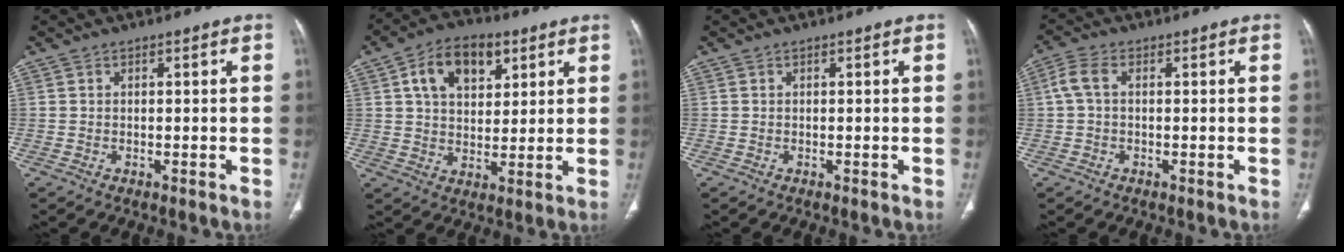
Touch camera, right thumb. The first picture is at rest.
{"total": 12.1, "force": [5.0, 7.7, 7.9], "torque": [-0.100, -0.006, 0.081]}
{"total": 0.0}
{"total": 3.7, "force": [0.3, 2.0, 3.0], "torque": [-0.076, 0.010, 0.003]}